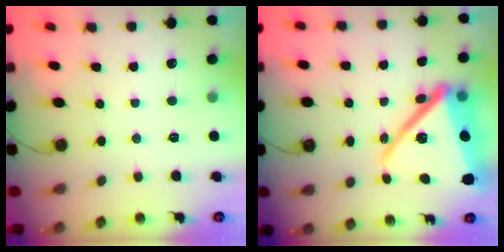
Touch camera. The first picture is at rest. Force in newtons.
{"total": 23.0, "press": 22.9, "slide": 1.8}